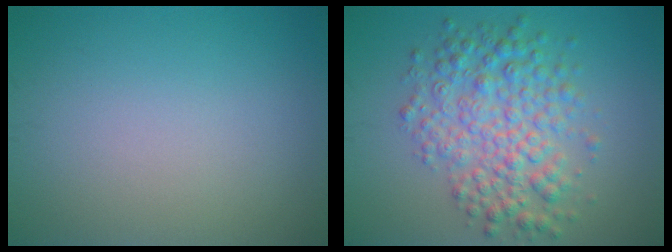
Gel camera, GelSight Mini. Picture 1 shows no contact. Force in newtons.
{"total": 5.9, "press": 5.9, "slide": 0.0}